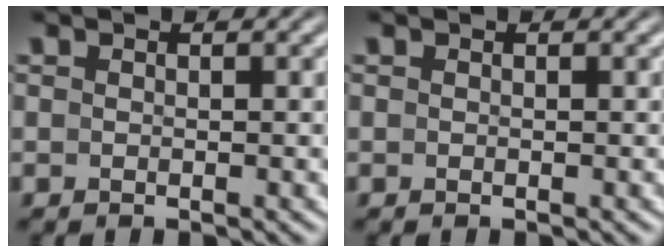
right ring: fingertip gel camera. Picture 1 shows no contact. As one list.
[{"total": 0.0}]